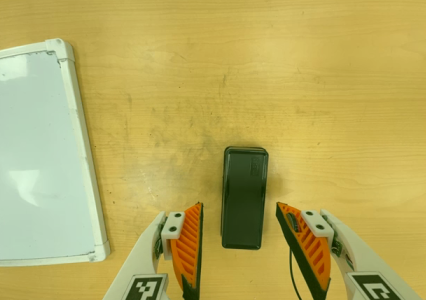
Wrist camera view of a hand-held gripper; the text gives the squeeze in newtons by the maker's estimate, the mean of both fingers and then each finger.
{"total": 0.0}